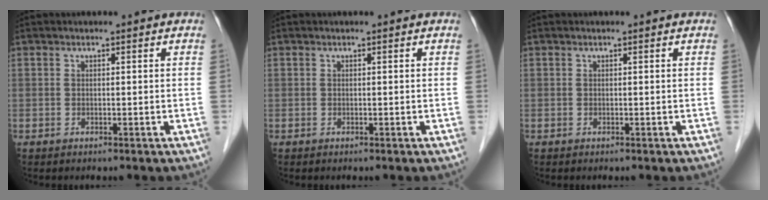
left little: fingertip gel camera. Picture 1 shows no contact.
{"total": 0.0}
{"total": 0.0}